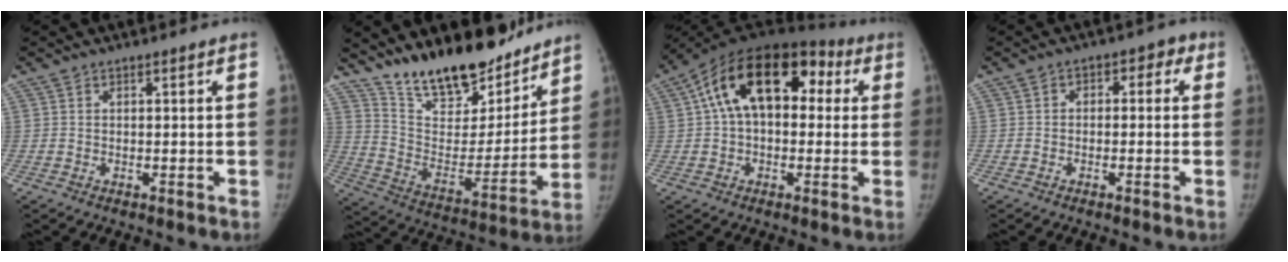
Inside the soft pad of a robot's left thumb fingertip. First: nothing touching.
{"total": 21.1, "force": [17.3, 8.0, 9.1], "torque": [-0.107, -0.106, 0.294]}
{"total": 18.7, "force": [4.3, 11.3, 14.3], "torque": [-0.199, 0.043, 0.052]}
{"total": 3.8, "force": [-0.1, 2.9, 2.4], "torque": [-0.001, 0.018, -0.016]}